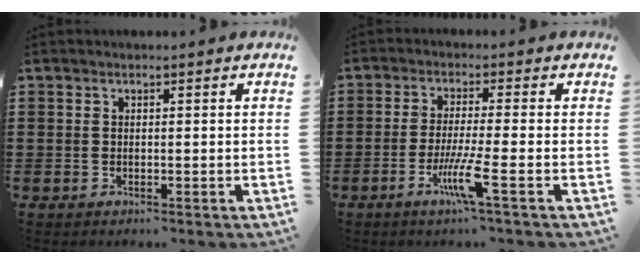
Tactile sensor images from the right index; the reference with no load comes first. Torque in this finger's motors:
{"motor_torque": [2.14, 0.00, 0.19, 0.12]}